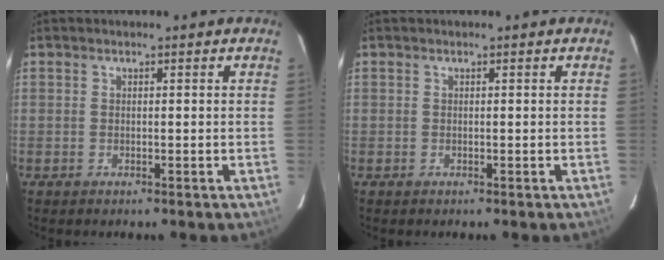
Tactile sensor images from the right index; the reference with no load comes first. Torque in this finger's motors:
{"motor_torque": [0.00, 0.00, 0.09, -0.01]}